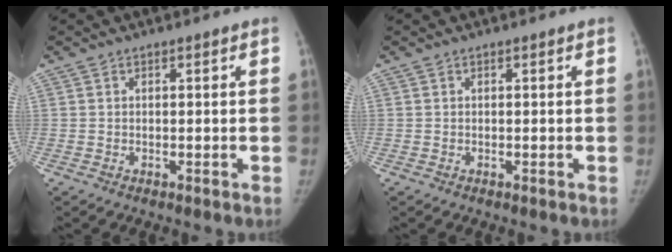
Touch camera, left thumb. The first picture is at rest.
{"total": 0.0}